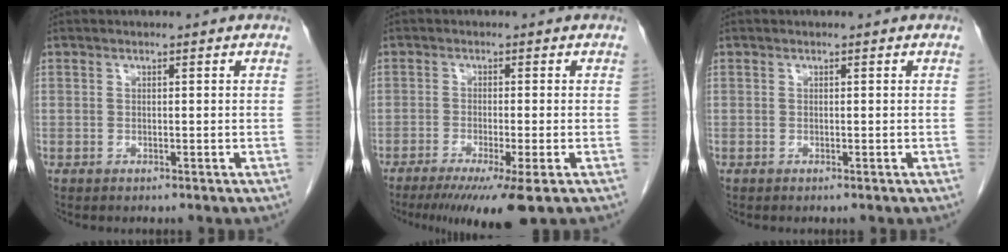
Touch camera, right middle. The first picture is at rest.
{"total": 9.2, "force": [-6.1, -0.1, 6.9], "torque": [-0.101, -0.025, -0.095]}
{"total": 0.0}